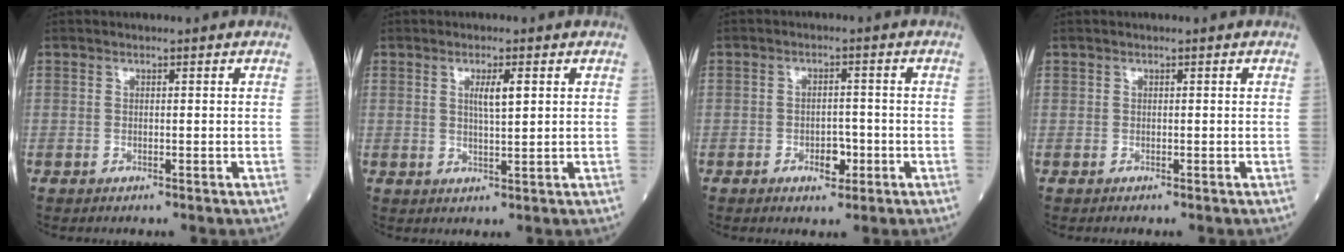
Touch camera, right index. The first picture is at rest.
{"total": 3.1, "force": [1.1, 0.4, 2.9], "torque": [-0.054, 0.000, 0.018]}
{"total": 3.4, "force": [-1.5, 1.8, 2.4], "torque": [-0.031, 0.005, -0.019]}
{"total": 0.0}